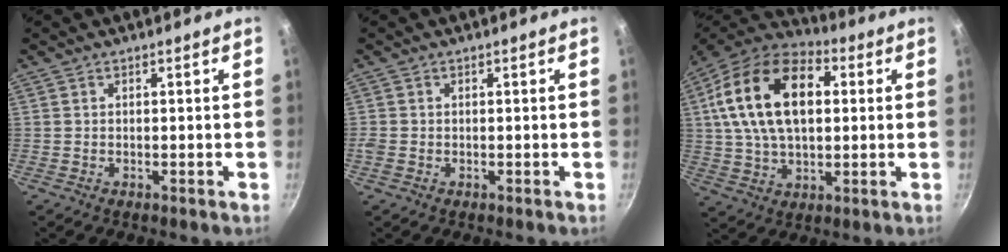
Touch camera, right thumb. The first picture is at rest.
{"total": 1.4, "force": [-0.6, 1.1, 0.7], "torque": [-0.014, 0.000, -0.013]}
{"total": 21.2, "force": [4.2, 12.9, 16.2], "torque": [-0.271, 0.017, 0.061]}